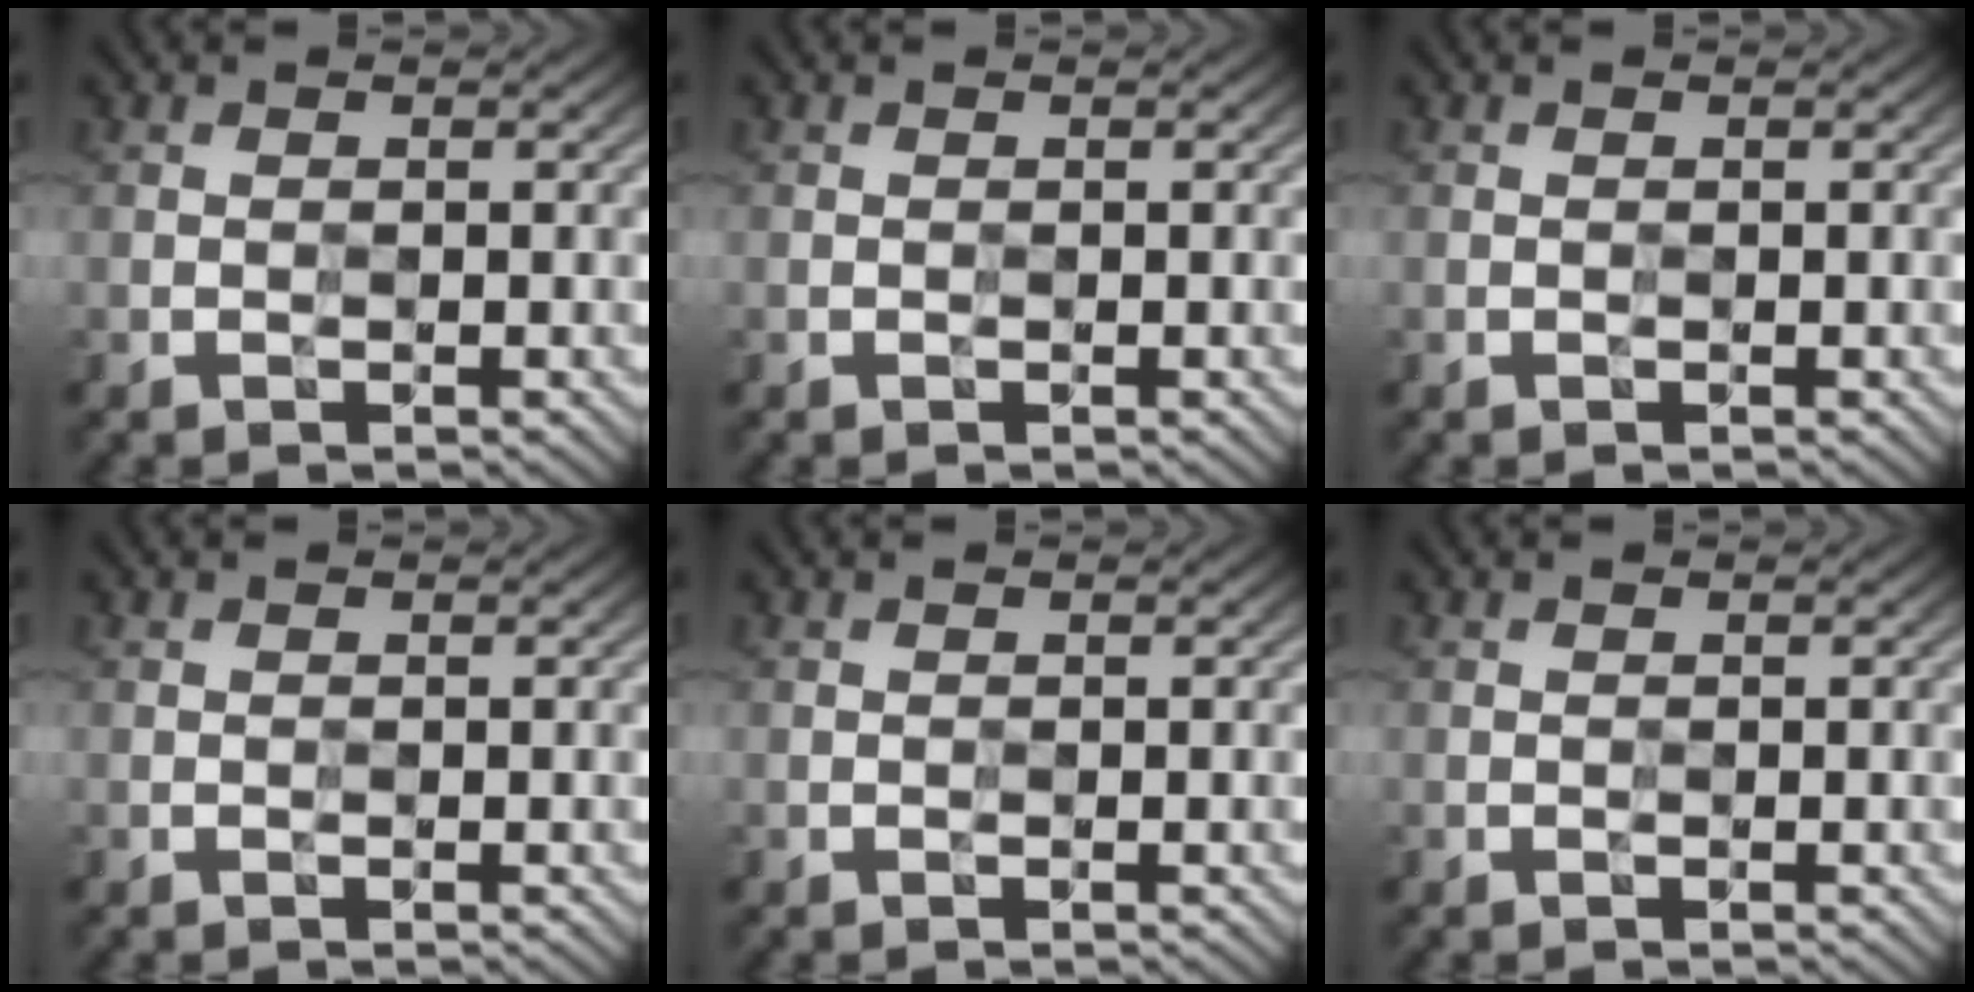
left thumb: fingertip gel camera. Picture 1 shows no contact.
{"total": 0.0}
{"total": 0.0}
{"total": 0.0}
{"total": 0.0}
{"total": 0.0}